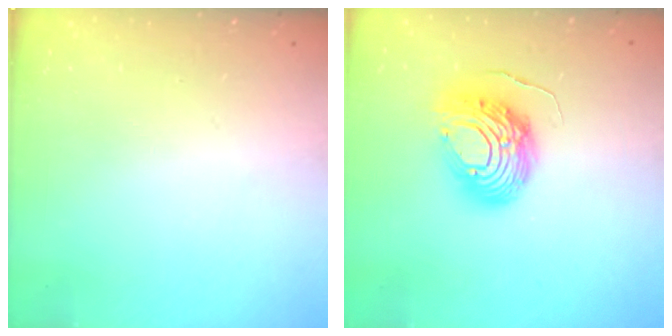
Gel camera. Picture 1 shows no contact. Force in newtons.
{"total": 13.4, "press": 13.4, "slide": 1.3}